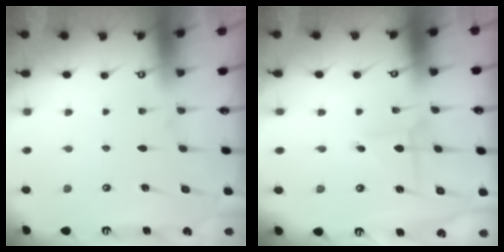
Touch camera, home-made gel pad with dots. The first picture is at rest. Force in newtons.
{"total": 1.7, "press": 1.7, "slide": 0.2}